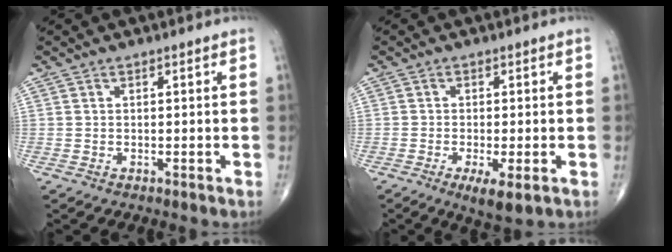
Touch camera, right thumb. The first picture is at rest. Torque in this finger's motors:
{"motor_torque": [-0.18, -0.08, 0.00, 0.11, 0.00]}